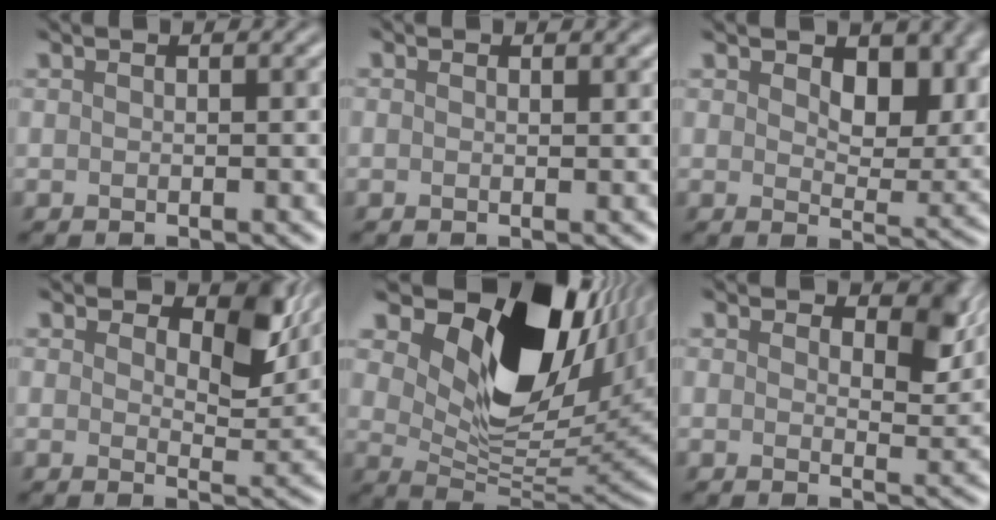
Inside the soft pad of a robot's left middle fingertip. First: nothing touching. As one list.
[{"total": 0.6, "force": [0.4, 0.4, 0.2], "torque": [-0.003, -0.003, 0.001]}, {"total": 8.1, "force": [3.1, 4.7, 5.8], "torque": [-0.086, -0.016, 0.051]}, {"total": 5.3, "force": [2.6, 2.8, 3.8], "torque": [-0.053, -0.004, 0.030]}, {"total": 15.5, "force": [7.4, 8.8, 10.4], "torque": [-0.173, -0.002, 0.133]}, {"total": 3.8, "force": [1.9, 2.1, 2.5], "torque": [-0.037, -0.004, 0.023]}]